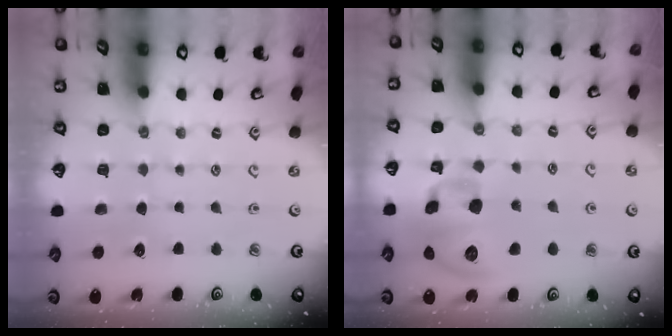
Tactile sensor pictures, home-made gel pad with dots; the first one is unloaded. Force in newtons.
{"total": 14.9, "press": 14.7, "slide": 2.5}